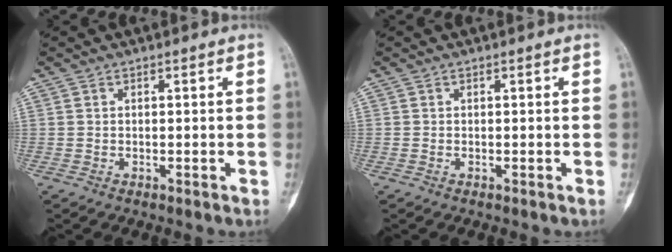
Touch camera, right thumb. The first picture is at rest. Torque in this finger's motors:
{"motor_torque": [-0.11, 0.16, -0.07, 0.05, -0.03]}